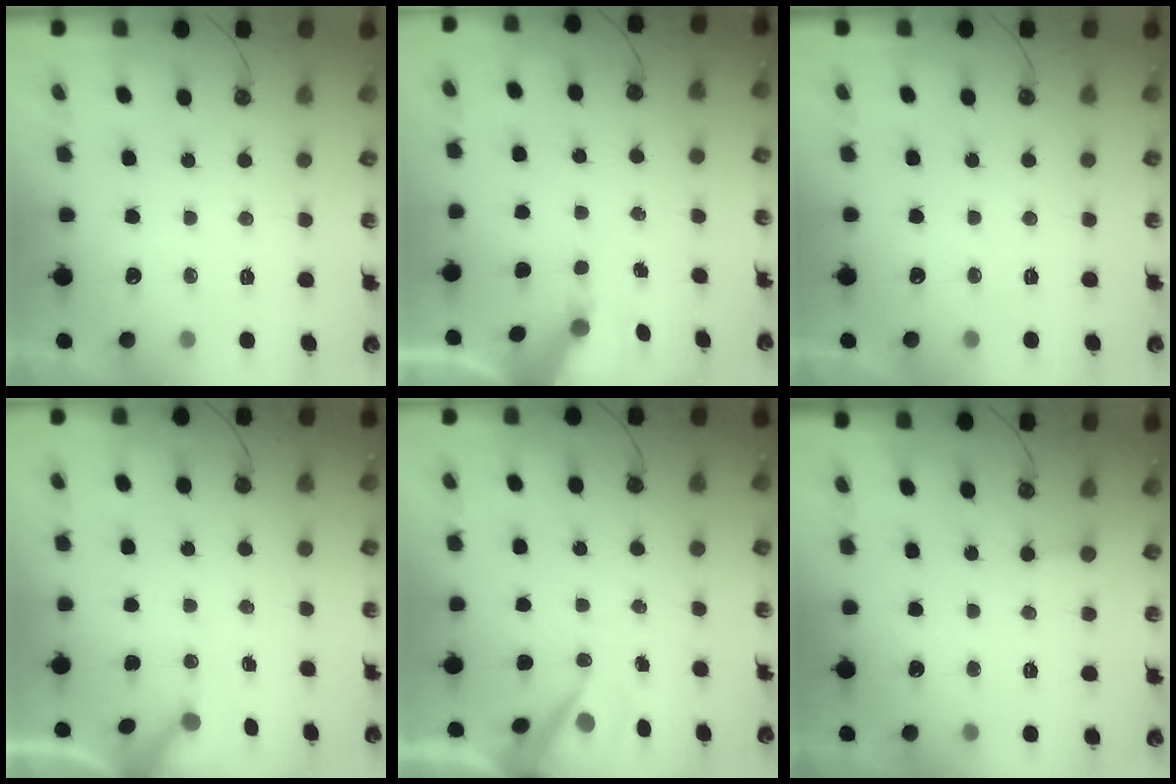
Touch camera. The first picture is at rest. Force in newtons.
{"total": 6.8, "press": 6.7, "slide": 0.8}
{"total": 0.0}
{"total": 3.5, "press": 3.5, "slide": 0.3}
{"total": 6.7, "press": 6.7, "slide": 0.8}
{"total": 1.7, "press": 1.7, "slide": 0.1}